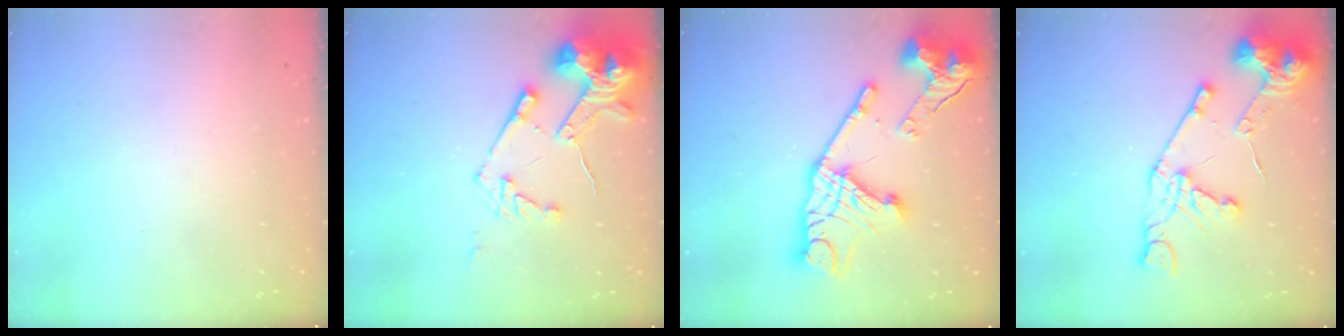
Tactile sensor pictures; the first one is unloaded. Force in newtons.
{"total": 16.6, "press": 16.4, "slide": 2.0}
{"total": 22.9, "press": 22.8, "slide": 2.1}
{"total": 16.2, "press": 16.1, "slide": 1.8}